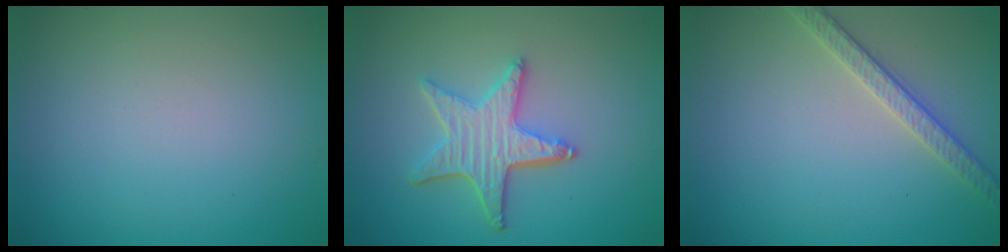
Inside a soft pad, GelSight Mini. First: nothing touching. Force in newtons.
{"total": 4.4, "press": 3.7, "slide": 2.4}
{"total": 2.7, "press": 2.6, "slide": 0.6}